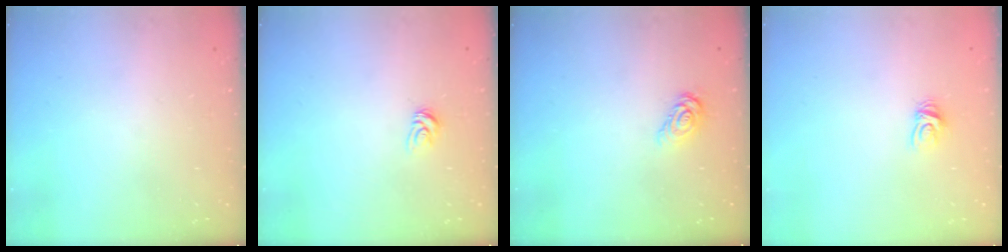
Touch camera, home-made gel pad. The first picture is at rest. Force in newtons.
{"total": 3.9, "press": 3.9, "slide": 0.2}
{"total": 5.8, "press": 5.8, "slide": 0.3}
{"total": 4.6, "press": 4.6, "slide": 0.2}